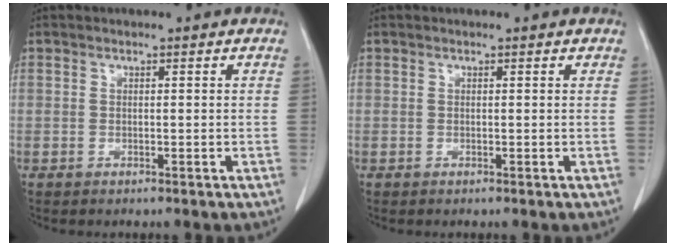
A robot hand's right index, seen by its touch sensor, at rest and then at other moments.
{"total": 0.6, "force": [0.5, 0.2, 0.3], "torque": [-0.008, -0.003, 0.004]}